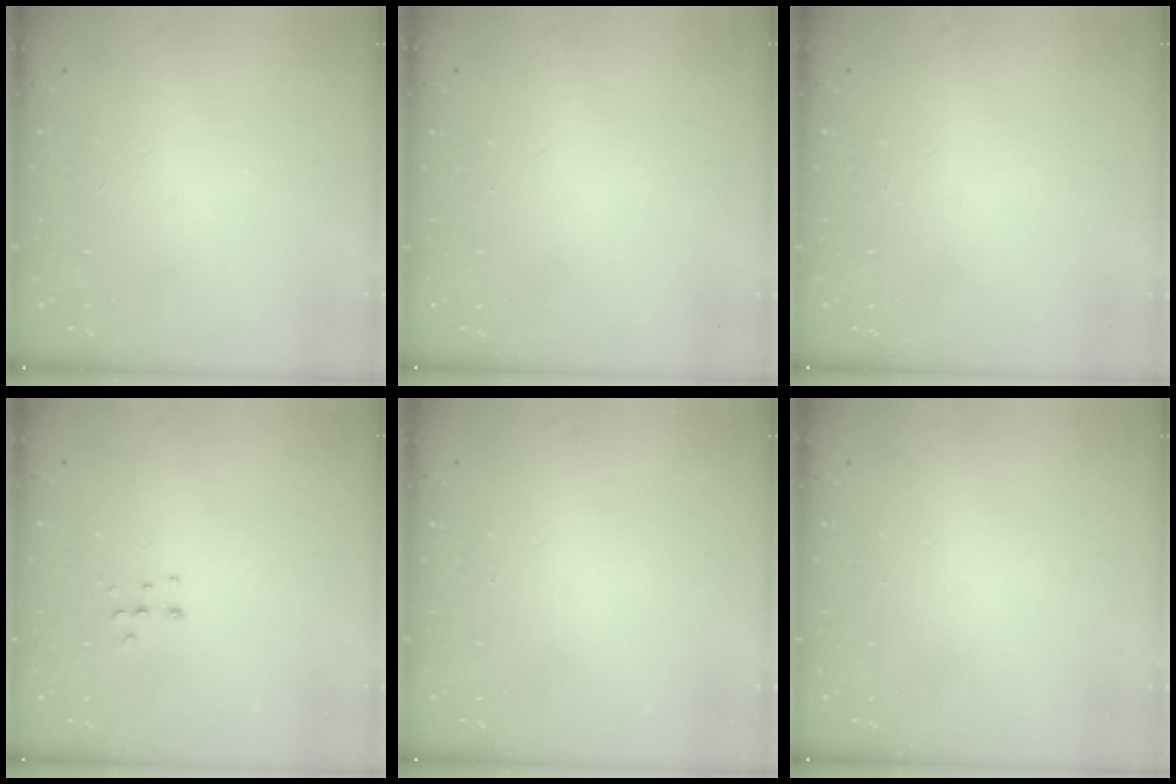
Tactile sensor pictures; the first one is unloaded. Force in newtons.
{"total": 0.0}
{"total": 0.0}
{"total": 5.4, "press": 5.4, "slide": 0.9}
{"total": 0.0}
{"total": 0.0}